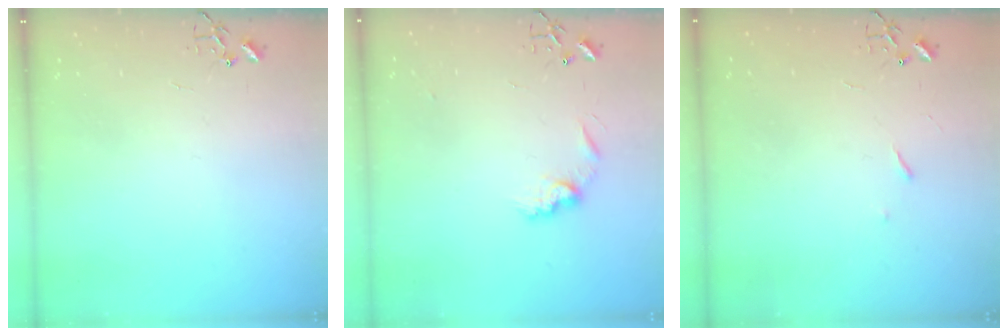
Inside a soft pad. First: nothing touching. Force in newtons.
{"total": 8.4, "press": 8.4, "slide": 0.3}
{"total": 2.9, "press": 2.8, "slide": 0.5}